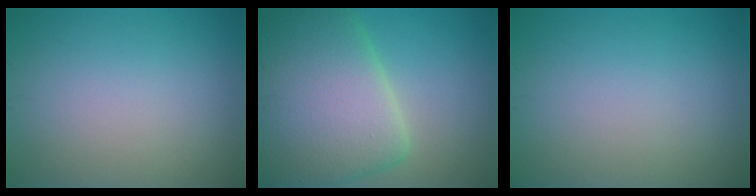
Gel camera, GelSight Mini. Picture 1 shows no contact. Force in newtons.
{"total": 11.6, "press": 11.5, "slide": 0.9}
{"total": 0.0}